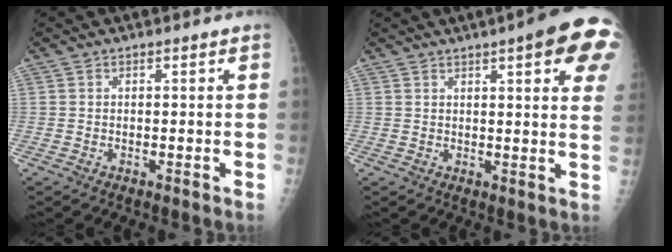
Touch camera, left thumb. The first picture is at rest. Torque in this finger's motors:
{"motor_torque": [1.76, 1.82, 1.10, -0.47, 0.10]}